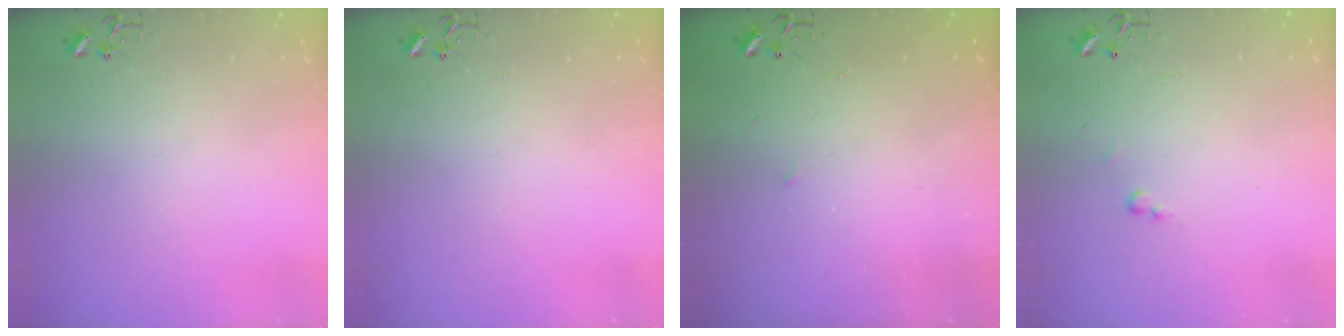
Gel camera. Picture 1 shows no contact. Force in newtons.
{"total": 0.0}
{"total": 2.3, "press": 2.3, "slide": 0.4}
{"total": 2.7, "press": 2.7, "slide": 0.4}